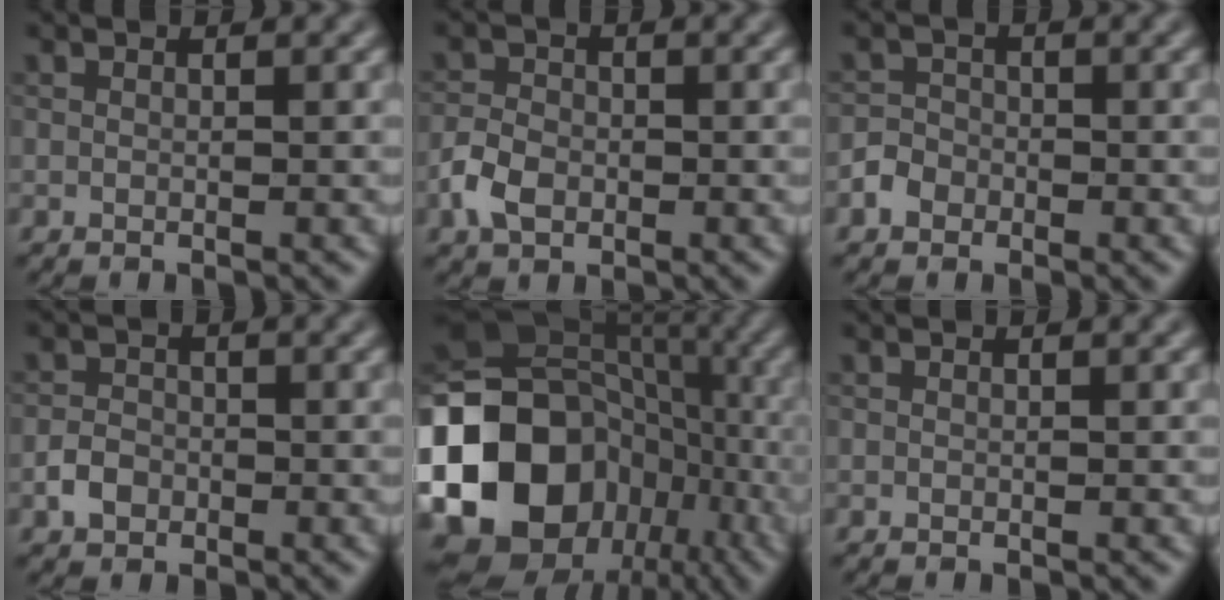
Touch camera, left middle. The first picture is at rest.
{"total": 3.0, "force": [-1.2, 2.1, 1.8], "torque": [-0.035, 0.001, -0.031]}
{"total": 2.0, "force": [-1.0, 1.7, 0.5], "torque": [0.000, 0.004, -0.024]}
{"total": 2.0, "force": [-0.9, 1.6, 0.9], "torque": [-0.013, 0.001, -0.023]}
{"total": 20.0, "force": [-6.0, 16.3, 9.9], "torque": [-0.216, -0.004, -0.109]}
{"total": 0.0}